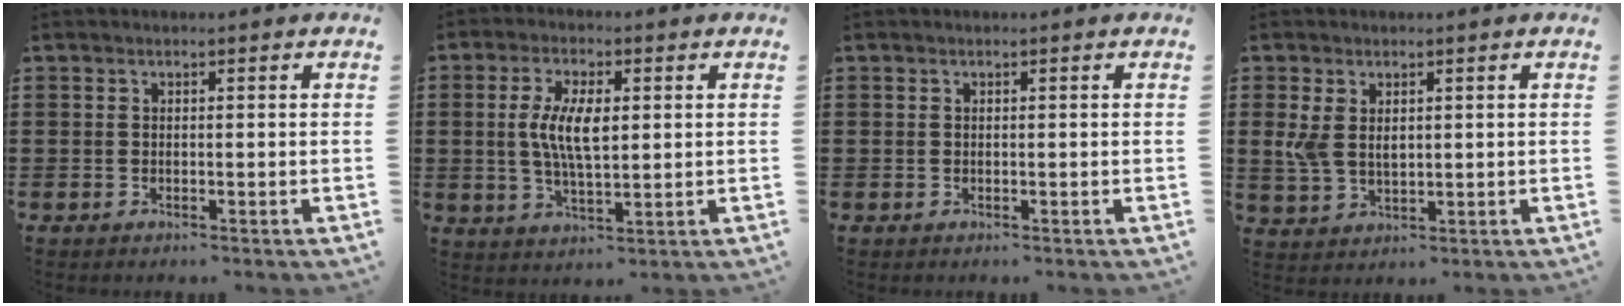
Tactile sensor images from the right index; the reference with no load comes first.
{"total": 7.5, "force": [0.7, 3.0, 6.8], "torque": [-0.138, 0.009, 0.009]}
{"total": 0.0}
{"total": 3.9, "force": [1.0, 2.5, 2.8], "torque": [-0.074, 0.002, 0.013]}